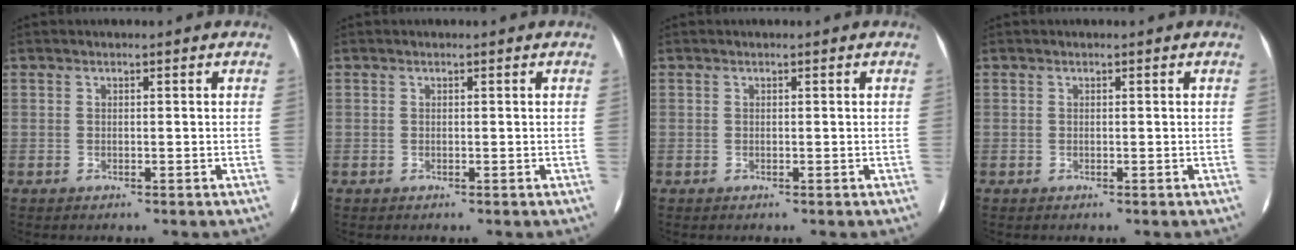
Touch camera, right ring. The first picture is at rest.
{"total": 0.0}
{"total": 0.0}
{"total": 0.0}